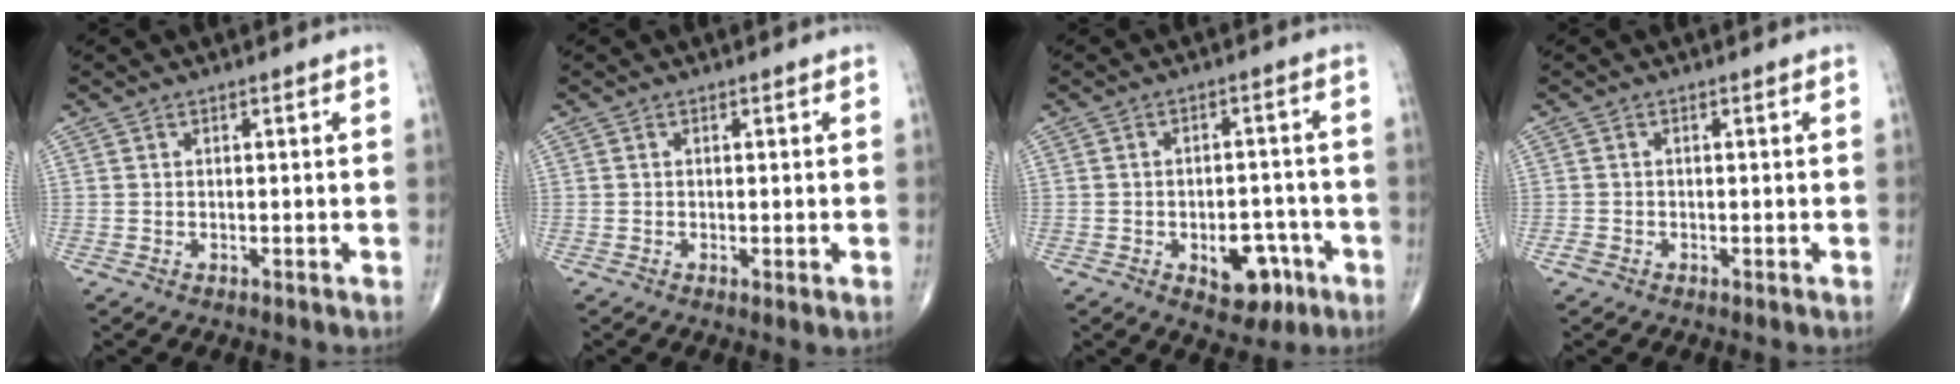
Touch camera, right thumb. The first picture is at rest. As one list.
[{"total": 1.2, "force": [-0.2, 0.1, 1.2], "torque": [-0.025, -0.006, -0.005]}, {"total": 8.5, "force": [-3.7, 5.1, 5.7], "torque": [-0.043, 0.029, -0.042]}, {"total": 0.9, "force": [-0.6, 0.5, 0.4], "torque": [-0.009, -0.001, -0.016]}]